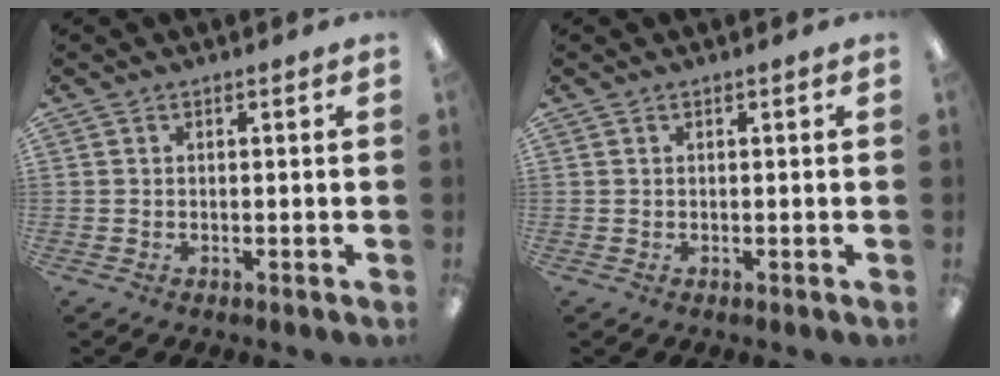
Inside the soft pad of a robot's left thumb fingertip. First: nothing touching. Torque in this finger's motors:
{"motor_torque": [-0.17, -0.12, 0.00, -0.07, 0.00]}